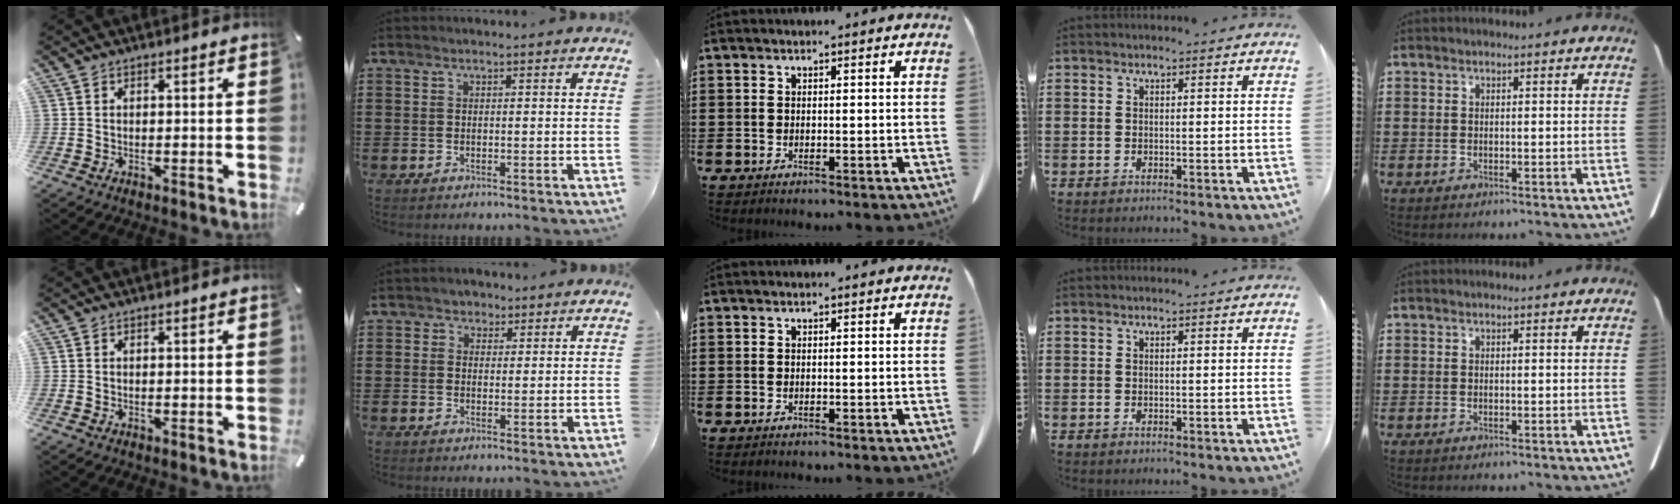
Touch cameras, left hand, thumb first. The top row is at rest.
{"index": {"total": 1.9, "force": [1.1, 1.5, 0.0], "torque": [-0.009, 0.008, 0.020]}}